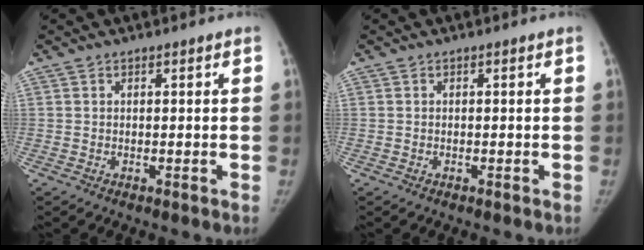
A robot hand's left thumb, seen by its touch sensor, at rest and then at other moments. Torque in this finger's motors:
{"motor_torque": [0.05, 0.00, 0.10, -0.06, 0.01]}